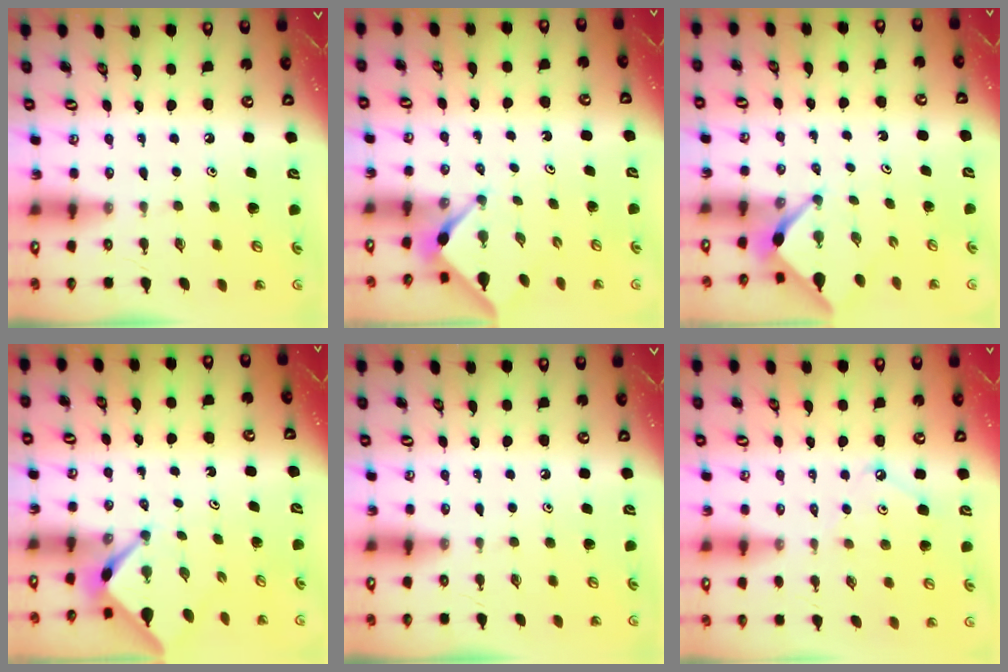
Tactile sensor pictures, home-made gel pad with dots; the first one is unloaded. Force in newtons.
{"total": 2.9, "press": 2.9, "slide": 0.2}
{"total": 2.6, "press": 2.6, "slide": 0.3}
{"total": 2.4, "press": 2.4, "slide": 0.3}
{"total": 0.0}
{"total": 4.4, "press": 4.3, "slide": 0.6}